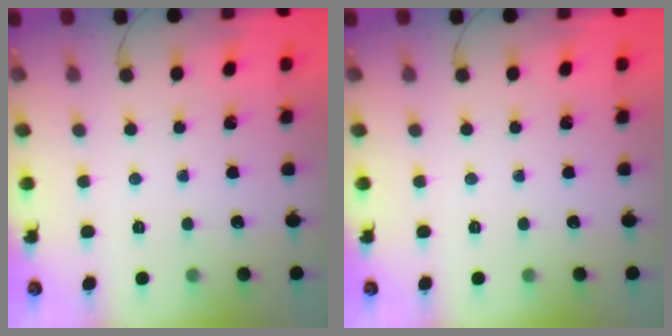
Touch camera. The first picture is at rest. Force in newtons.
{"total": 0.0}